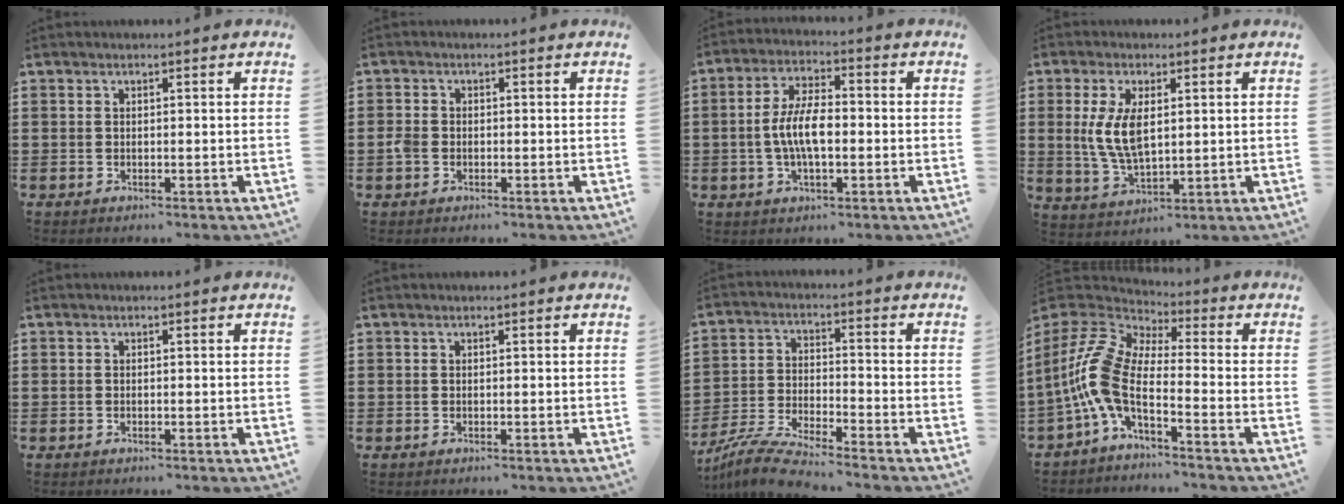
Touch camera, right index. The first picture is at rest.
{"total": 2.2, "force": [-0.7, 1.6, 1.3], "torque": [-0.042, -0.004, -0.018]}
{"total": 7.2, "force": [-1.0, 2.9, 6.5], "torque": [-0.142, -0.001, -0.025]}
{"total": 7.4, "force": [1.0, 3.5, 6.5], "torque": [-0.147, 0.002, 0.013]}
{"total": 0.0}
{"total": 0.0}
{"total": 6.5, "force": [-6.3, -0.5, 1.7], "torque": [-0.050, -0.011, -0.126]}
{"total": 8.7, "force": [-2.4, 3.3, 7.6], "torque": [-0.217, -0.028, -0.064]}